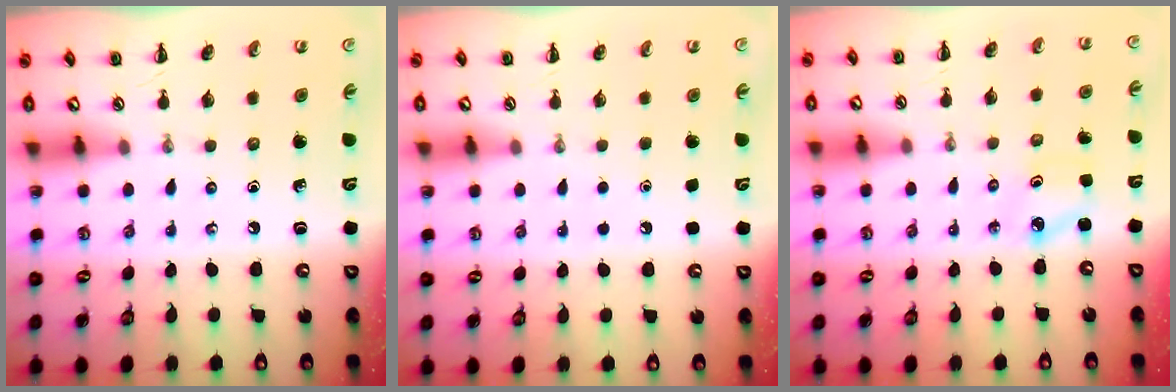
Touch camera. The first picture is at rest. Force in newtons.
{"total": 1.8, "press": 1.8, "slide": 0.1}
{"total": 2.5, "press": 2.5, "slide": 0.5}